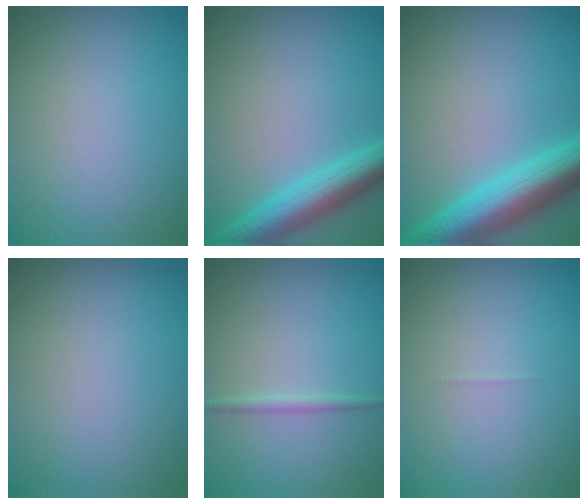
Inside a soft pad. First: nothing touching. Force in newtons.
{"total": 5.6, "press": 5.6, "slide": 0.2}
{"total": 8.0, "press": 8.0, "slide": 0.3}
{"total": 0.0}
{"total": 0.9, "press": 0.9, "slide": 0.1}
{"total": 0.0}